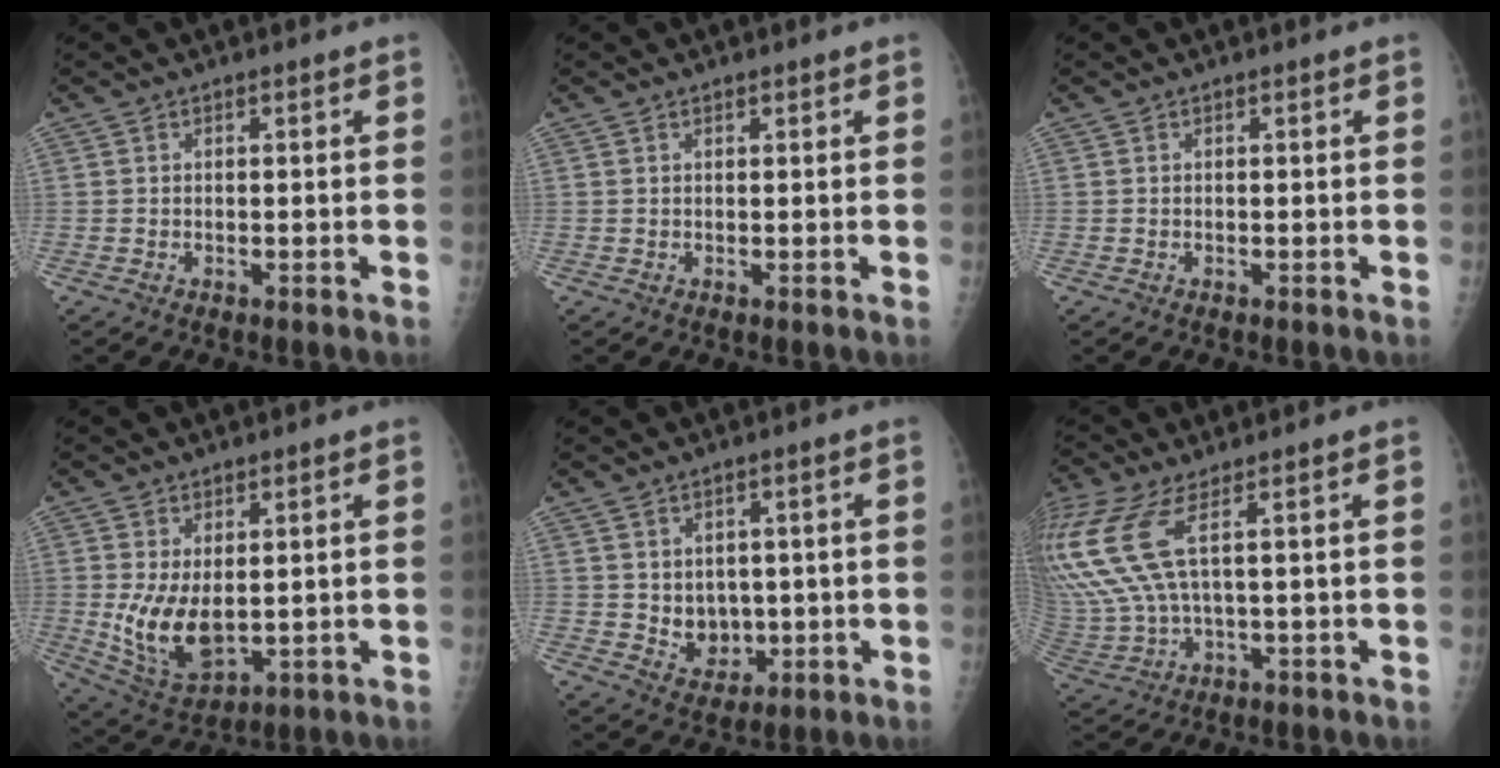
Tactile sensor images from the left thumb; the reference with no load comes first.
{"total": 0.6, "force": [0.5, 0.3, 0.2], "torque": [0.001, -0.004, 0.007]}
{"total": 0.0}
{"total": 9.8, "force": [0.2, 5.4, 8.1], "torque": [-0.136, -0.022, 0.023]}
{"total": 5.8, "force": [0.3, 4.8, 3.3], "torque": [-0.017, -0.013, 0.019]}
{"total": 14.6, "force": [4.8, 4.7, 13.0], "torque": [-0.353, -0.008, 0.104]}